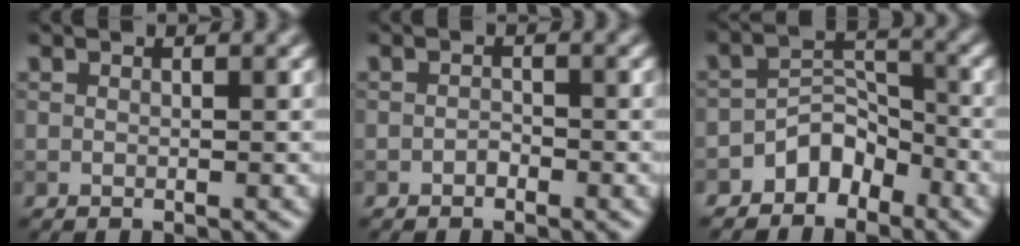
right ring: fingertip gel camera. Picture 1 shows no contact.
{"total": 0.8, "force": [-0.6, 0.5, 0.3], "torque": [-0.005, 0.000, -0.011]}
{"total": 3.6, "force": [-2.5, 2.2, 1.2], "torque": [-0.007, 0.013, -0.047]}